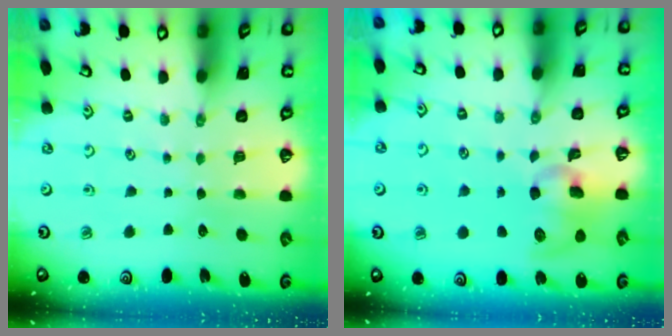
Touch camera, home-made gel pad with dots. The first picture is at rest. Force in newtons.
{"total": 11.0, "press": 10.9, "slide": 1.7}